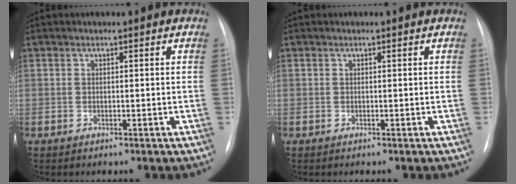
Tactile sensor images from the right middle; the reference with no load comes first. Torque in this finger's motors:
{"motor_torque": [-0.01, -0.01, 0.00, 0.00]}